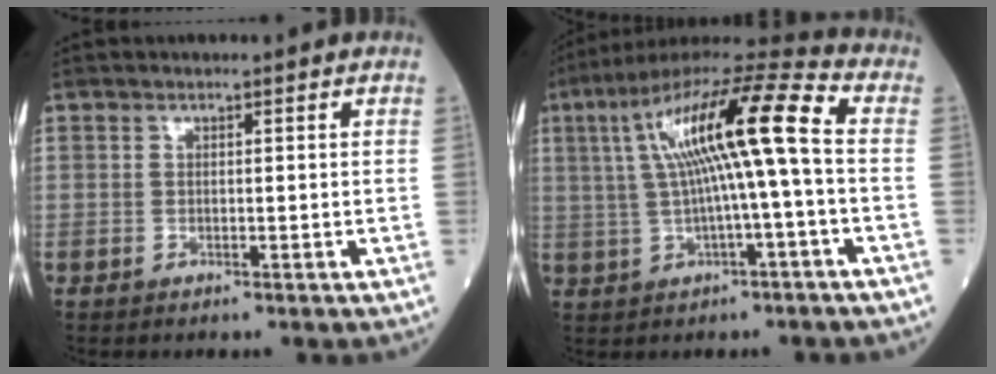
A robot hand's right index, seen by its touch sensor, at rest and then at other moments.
{"total": 15.7, "force": [1.9, 1.3, 15.5], "torque": [-0.277, 0.041, 0.030]}